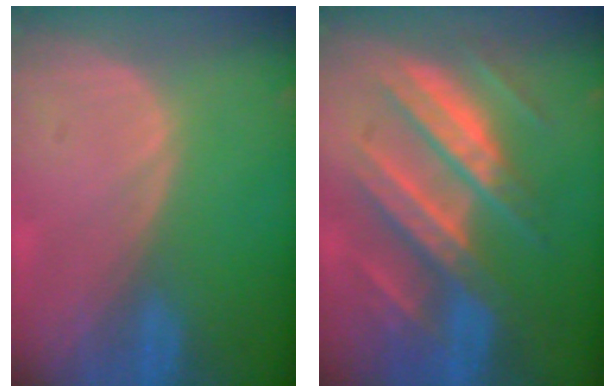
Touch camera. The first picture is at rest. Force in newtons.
{"total": 11.0, "press": 11.0, "slide": 1.1}